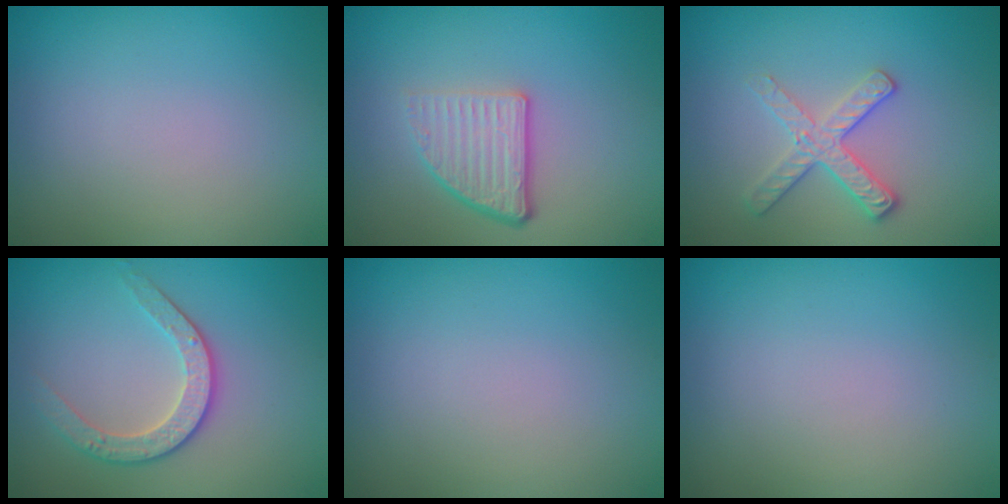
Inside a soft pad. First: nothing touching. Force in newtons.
{"total": 3.9, "press": 2.5, "slide": 3.0}
{"total": 2.7, "press": 2.4, "slide": 1.2}
{"total": 2.9, "press": 2.7, "slide": 1.1}
{"total": 0.0}
{"total": 0.0}